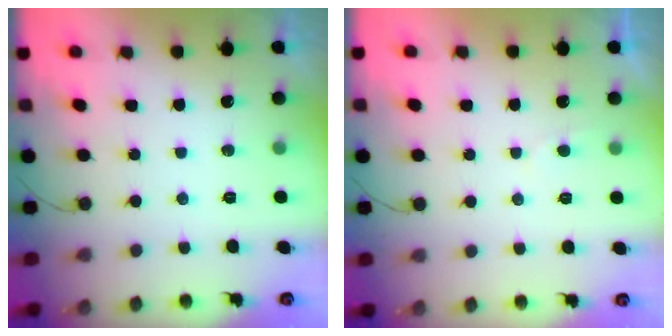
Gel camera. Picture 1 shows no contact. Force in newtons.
{"total": 2.0, "press": 1.9, "slide": 0.3}